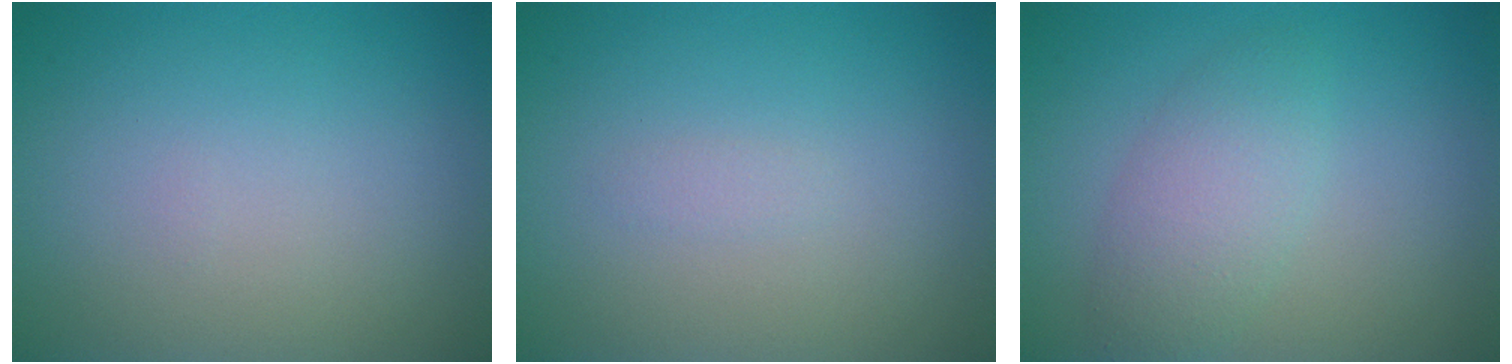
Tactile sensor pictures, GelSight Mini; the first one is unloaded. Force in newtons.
{"total": 0.5, "press": 0.5, "slide": 0.0}
{"total": 3.3, "press": 3.3, "slide": 0.1}